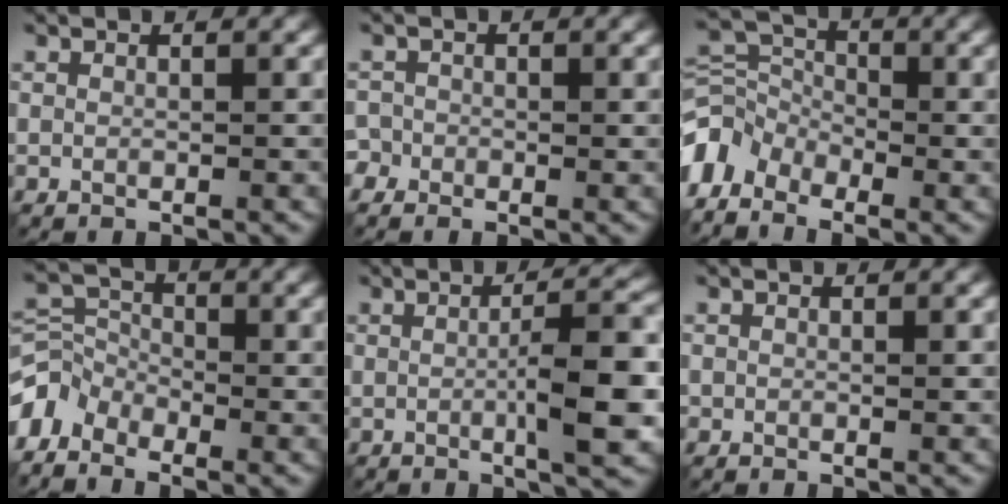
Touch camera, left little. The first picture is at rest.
{"total": 1.4, "force": [-0.6, 1.3, 0.2], "torque": [0.002, -0.005, -0.015]}
{"total": 5.2, "force": [-3.9, 2.9, 1.7], "torque": [-0.032, 0.006, -0.095]}
{"total": 4.1, "force": [-3.2, 2.4, 0.9], "torque": [-0.015, 0.006, -0.073]}
{"total": 7.3, "force": [-0.7, 1.6, 7.0], "torque": [-0.100, 0.005, -0.014]}
{"total": 0.0}